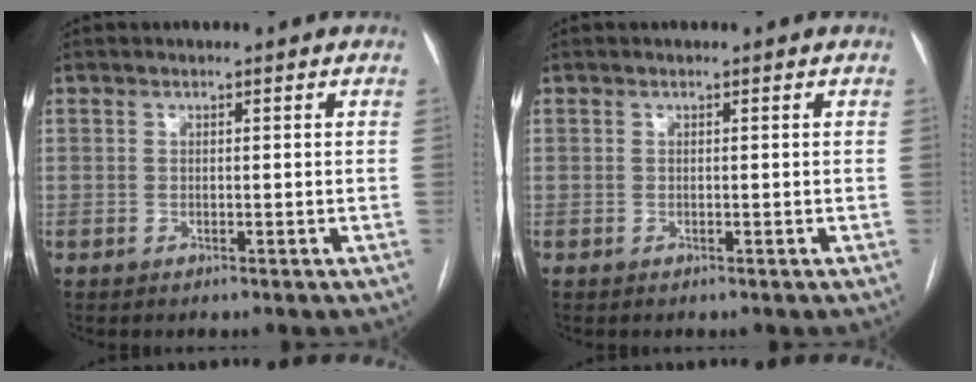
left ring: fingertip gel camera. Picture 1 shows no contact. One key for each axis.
{"total": 0.0}